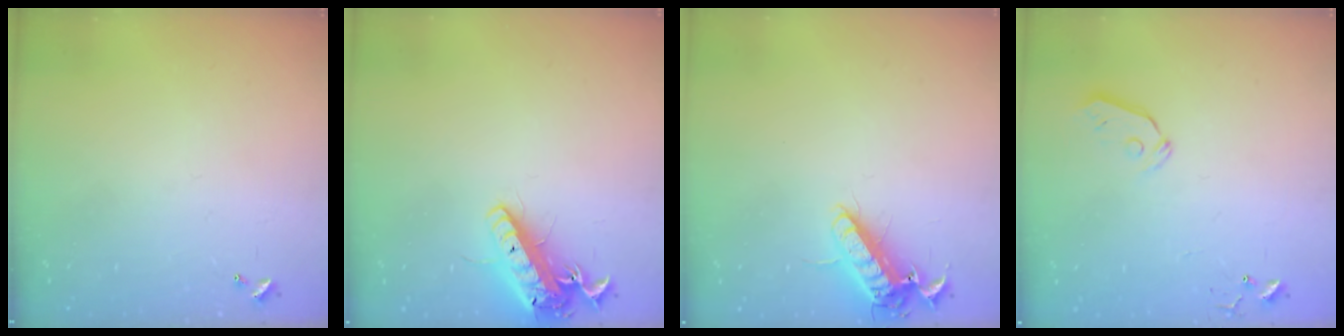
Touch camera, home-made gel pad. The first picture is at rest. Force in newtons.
{"total": 15.0, "press": 14.7, "slide": 3.1}
{"total": 12.7, "press": 12.5, "slide": 2.1}
{"total": 4.9, "press": 4.8, "slide": 0.9}